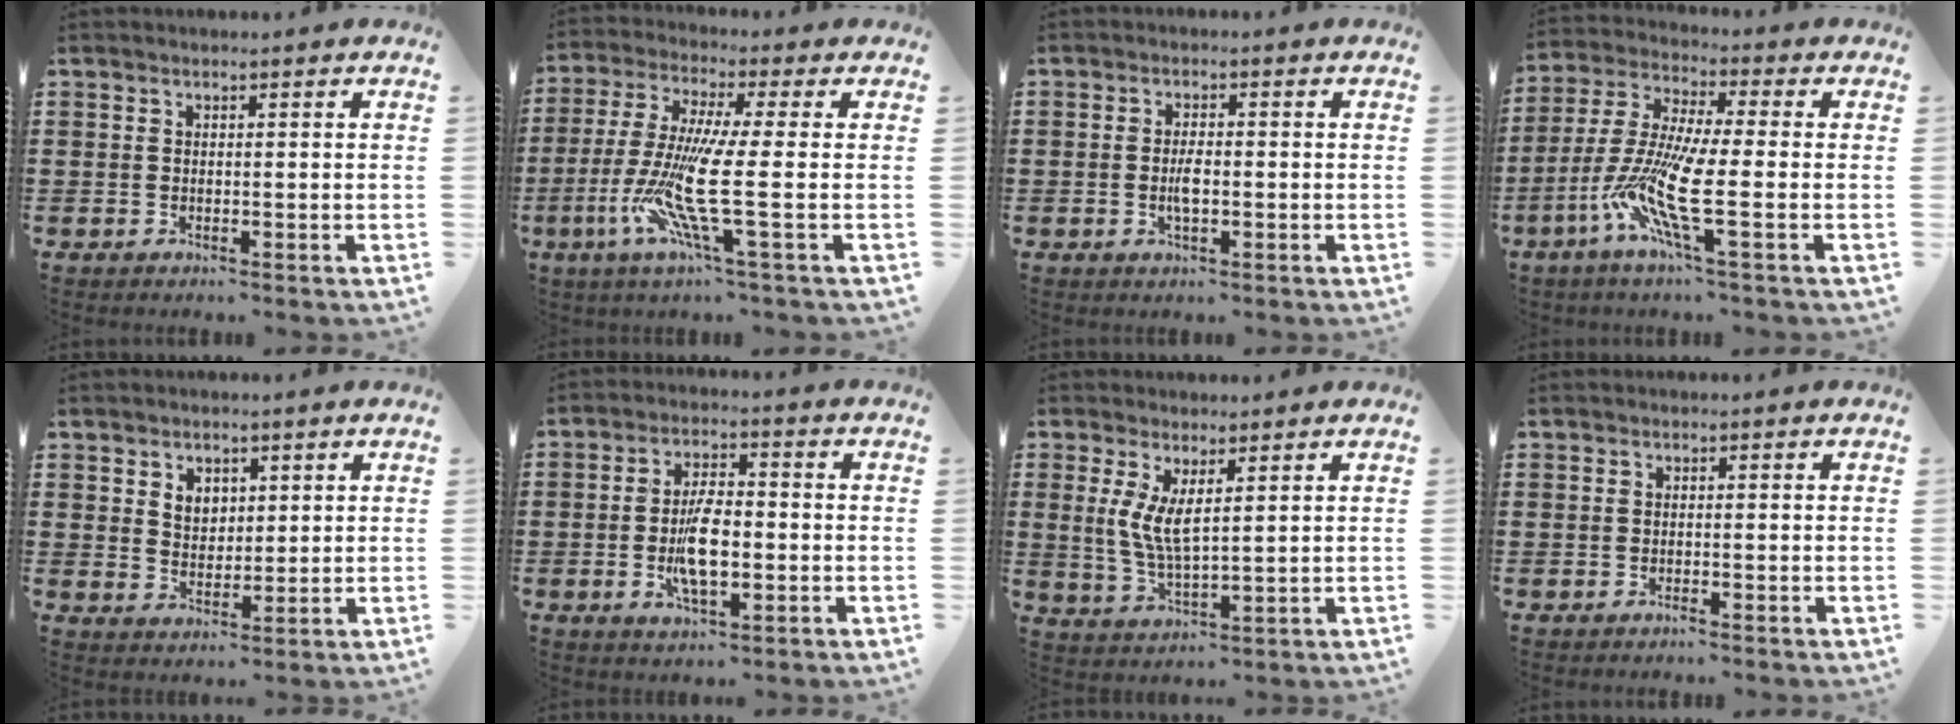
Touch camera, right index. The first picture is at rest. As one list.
[{"total": 12.2, "force": [-2.9, 0.9, 11.8], "torque": [-0.265, -0.025, -0.068]}, {"total": 2.9, "force": [-0.5, 1.1, 2.7], "torque": [-0.056, -0.001, -0.012]}, {"total": 11.6, "force": [-4.0, 1.7, 10.7], "torque": [-0.252, -0.020, -0.087]}, {"total": 3.2, "force": [1.9, 2.4, 1.0], "torque": [-0.029, 0.009, 0.034]}, {"total": 7.3, "force": [-1.3, 3.1, 6.4], "torque": [-0.138, -0.002, -0.028]}, {"total": 5.2, "force": [1.9, 1.5, 4.6], "torque": [-0.095, -0.002, 0.035]}, {"total": 0.7, "force": [-0.6, -0.1, 0.2], "torque": [-0.005, -0.005, -0.012]}]